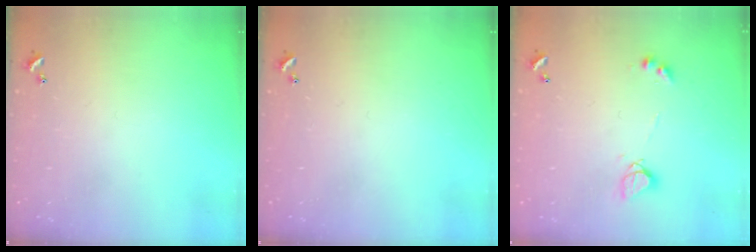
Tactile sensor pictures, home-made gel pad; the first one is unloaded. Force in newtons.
{"total": 0.0}
{"total": 2.7, "press": 2.6, "slide": 0.5}